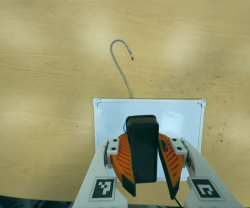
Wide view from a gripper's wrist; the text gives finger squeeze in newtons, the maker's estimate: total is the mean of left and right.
{"total": 11.0, "left": 10.4, "right": 11.6}